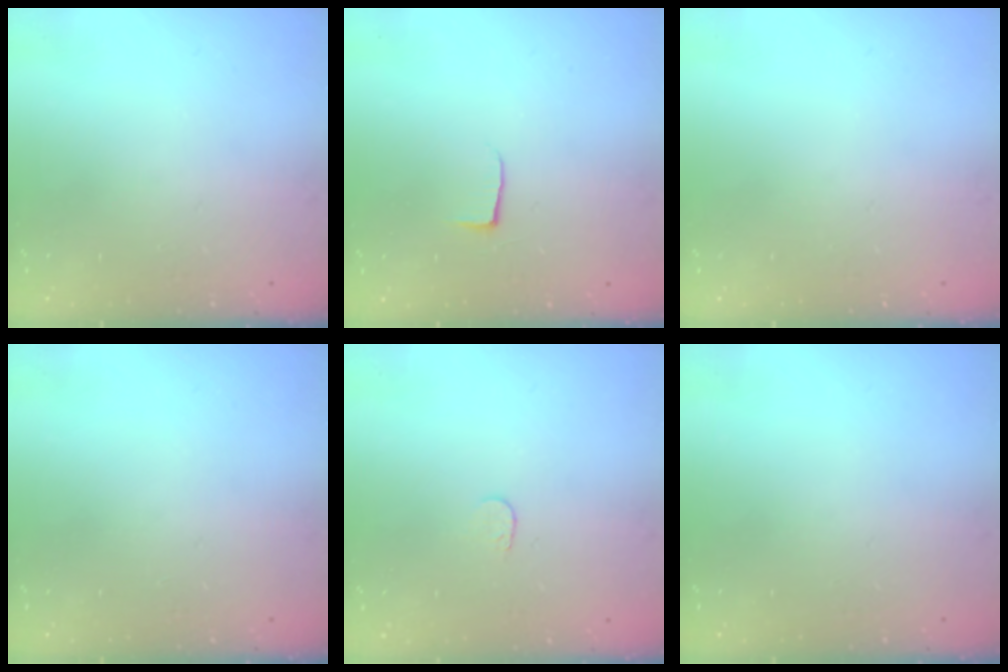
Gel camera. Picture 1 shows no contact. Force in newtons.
{"total": 3.9, "press": 3.9, "slide": 0.5}
{"total": 0.0}
{"total": 0.0}
{"total": 3.7, "press": 3.6, "slide": 0.3}
{"total": 0.0}